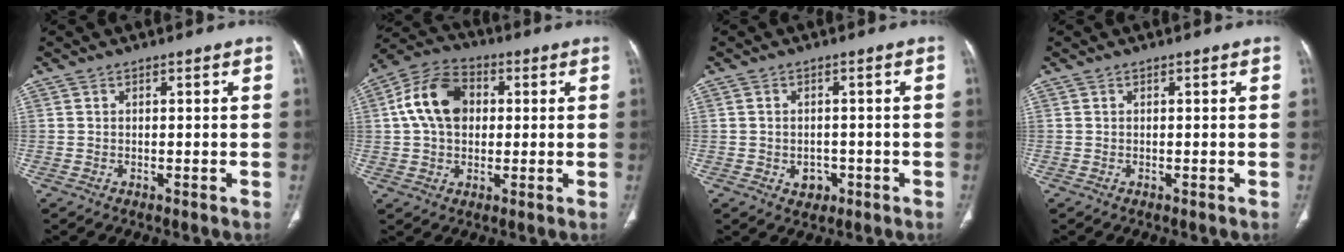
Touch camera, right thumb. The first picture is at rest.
{"total": 12.6, "force": [1.9, 9.0, 8.7], "torque": [-0.144, 0.021, 0.025]}
{"total": 3.3, "force": [-1.1, 2.7, 1.6], "torque": [-0.008, 0.007, -0.007]}
{"total": 0.0}